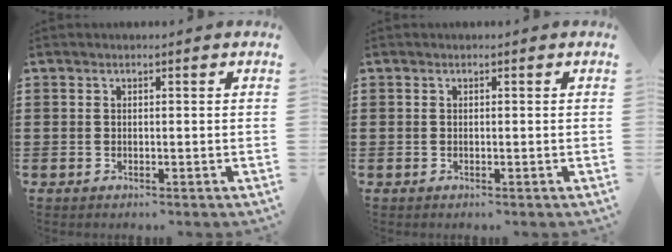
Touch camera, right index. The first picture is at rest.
{"total": 0.0}